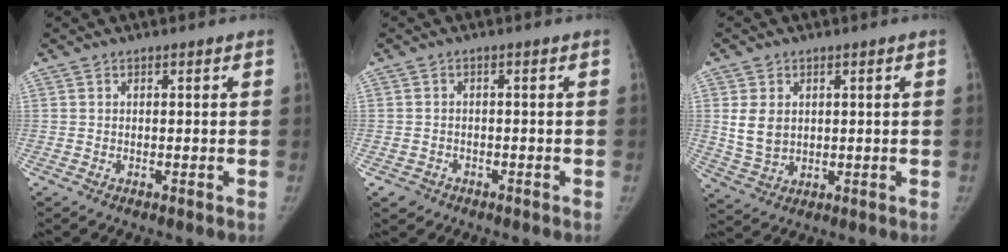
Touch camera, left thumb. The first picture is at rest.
{"total": 2.3, "force": [-1.4, 1.8, 0.2], "torque": [-0.005, 0.008, -0.021]}
{"total": 6.9, "force": [1.7, 5.3, 4.1], "torque": [-0.060, -0.012, 0.048]}